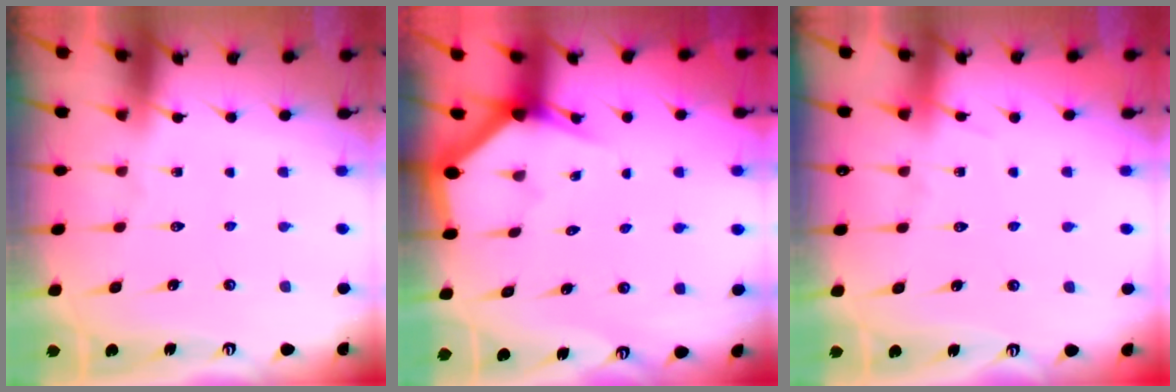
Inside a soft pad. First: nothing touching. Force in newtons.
{"total": 3.1, "press": 3.1, "slide": 0.1}
{"total": 3.8, "press": 3.8, "slide": 0.6}